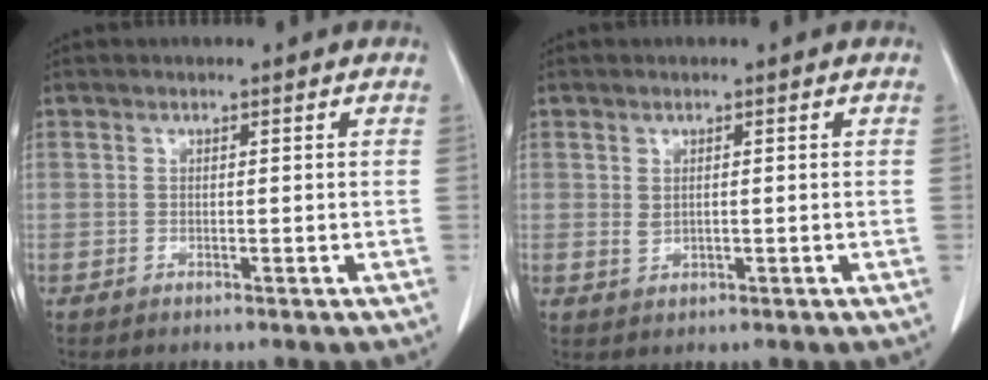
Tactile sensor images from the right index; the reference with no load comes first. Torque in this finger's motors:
{"motor_torque": [0.11, -0.11, 0.05, 0.02]}